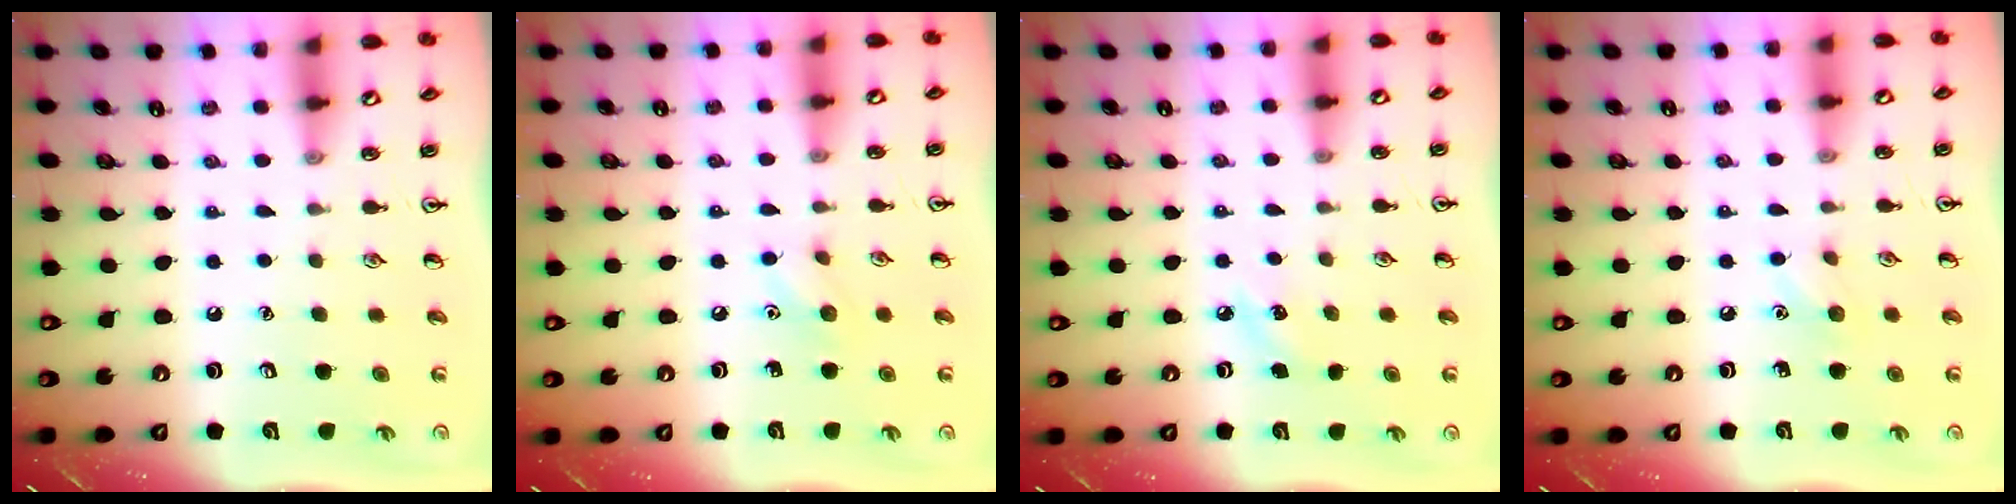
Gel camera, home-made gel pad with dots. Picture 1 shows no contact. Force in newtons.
{"total": 5.1, "press": 4.9, "slide": 1.3}
{"total": 5.1, "press": 4.8, "slide": 1.6}
{"total": 5.1, "press": 4.8, "slide": 1.6}